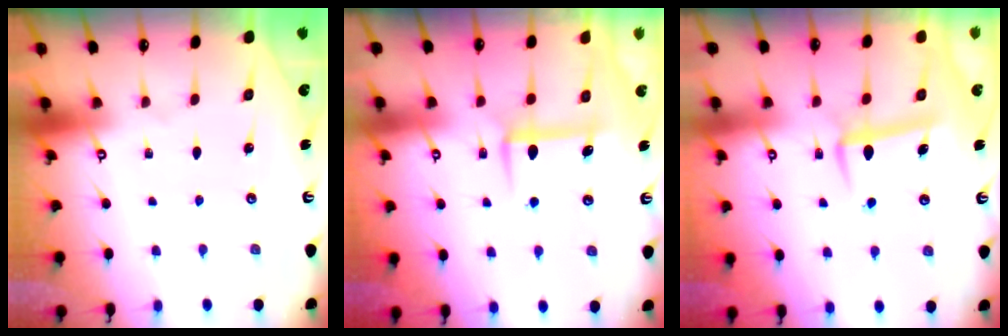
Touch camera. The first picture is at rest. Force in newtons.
{"total": 6.3, "press": 6.3, "slide": 0.6}
{"total": 7.3, "press": 7.1, "slide": 1.8}